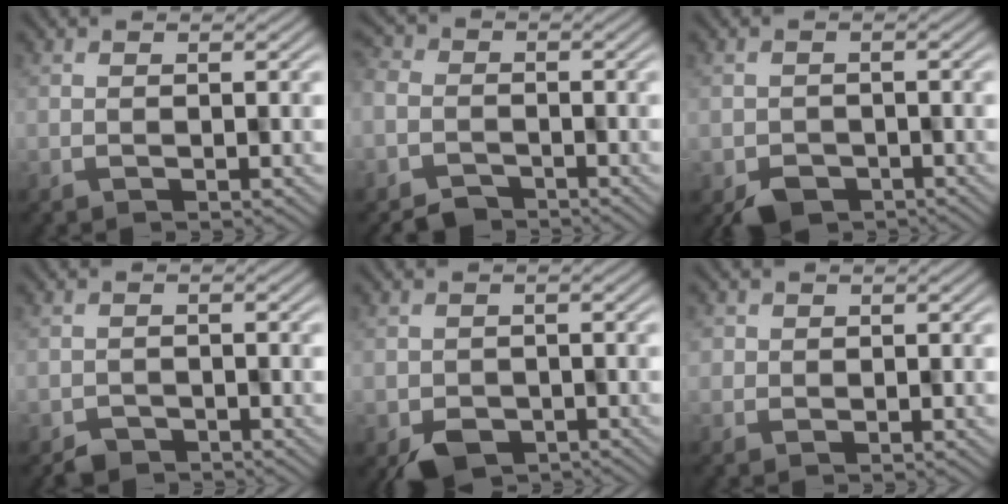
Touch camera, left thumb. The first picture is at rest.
{"total": 4.5, "force": [-3.4, 2.8, 1.3], "torque": [-0.029, -0.007, -0.072]}
{"total": 3.3, "force": [-2.2, 2.3, 1.1], "torque": [-0.017, -0.010, -0.037]}
{"total": 2.1, "force": [-1.8, 1.1, 0.2], "torque": [-0.001, -0.002, -0.031]}
{"total": 3.8, "force": [-2.1, 2.7, 1.5], "torque": [-0.026, -0.012, -0.034]}
{"total": 1.3, "force": [0.0, 1.2, -0.2], "torque": [0.010, 0.000, 0.005]}